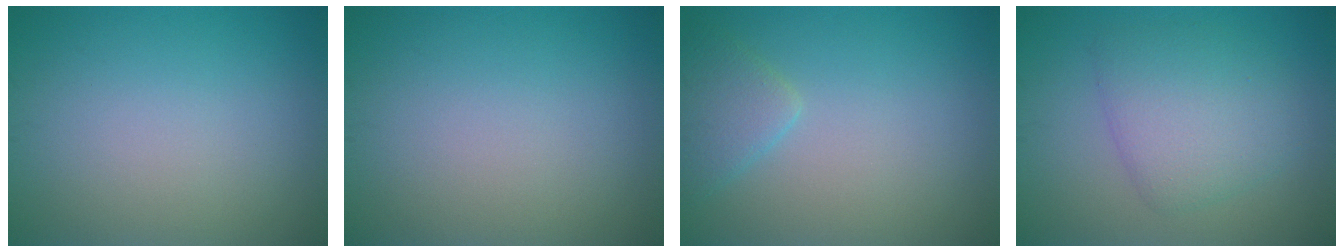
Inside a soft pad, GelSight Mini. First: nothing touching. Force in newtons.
{"total": 0.0}
{"total": 2.3, "press": 2.3, "slide": 0.1}
{"total": 4.5, "press": 4.5, "slide": 0.3}